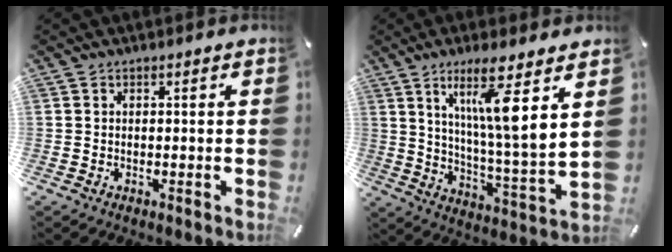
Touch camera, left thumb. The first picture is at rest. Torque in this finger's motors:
{"motor_torque": [0.92, 0.27, 2.00, -0.77, 0.22]}